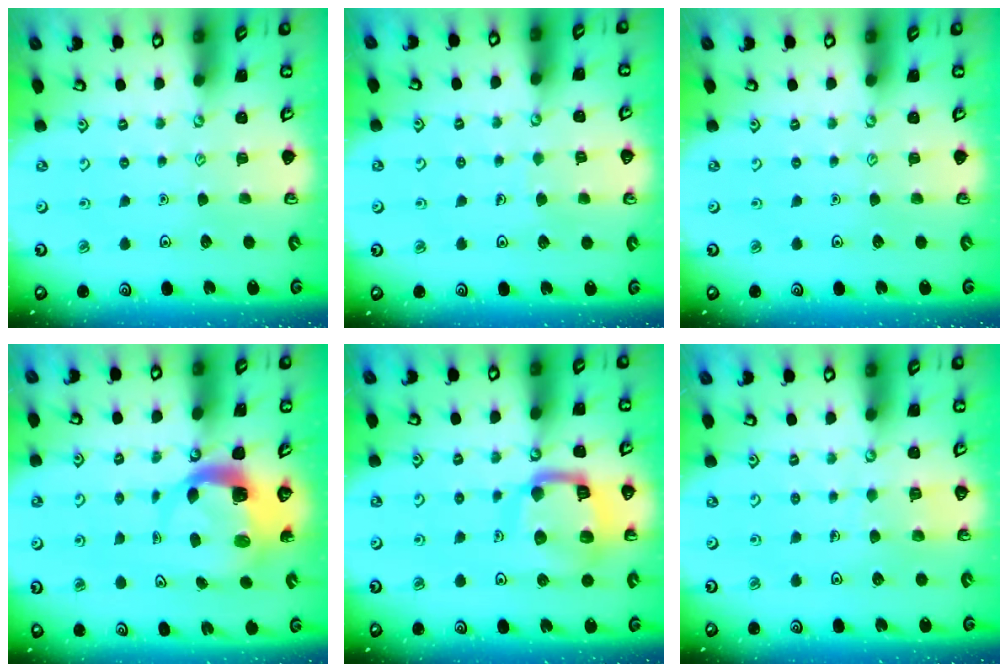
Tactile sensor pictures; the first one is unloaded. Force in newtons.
{"total": 3.3, "press": 3.3, "slide": 0.2}
{"total": 0.0}
{"total": 5.1, "press": 5.1, "slide": 0.7}
{"total": 15.5, "press": 15.4, "slide": 1.7}
{"total": 4.2, "press": 4.2, "slide": 0.2}